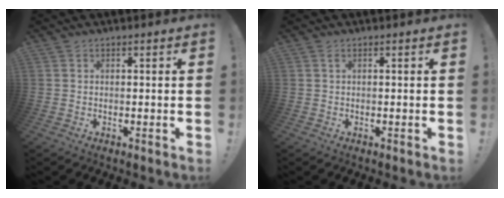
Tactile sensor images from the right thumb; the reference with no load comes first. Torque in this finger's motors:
{"motor_torque": [-0.34, 0.26, 0.10, 0.06, 0.03]}